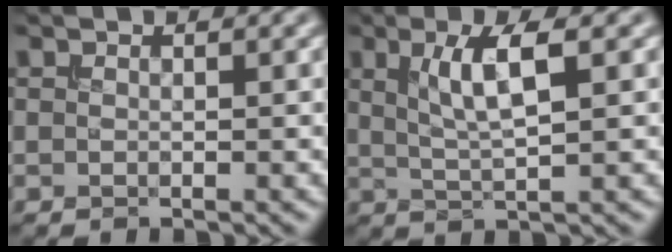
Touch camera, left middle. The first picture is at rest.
{"total": 4.4, "force": [1.3, 1.0, 4.0], "torque": [-0.079, -0.001, 0.027]}